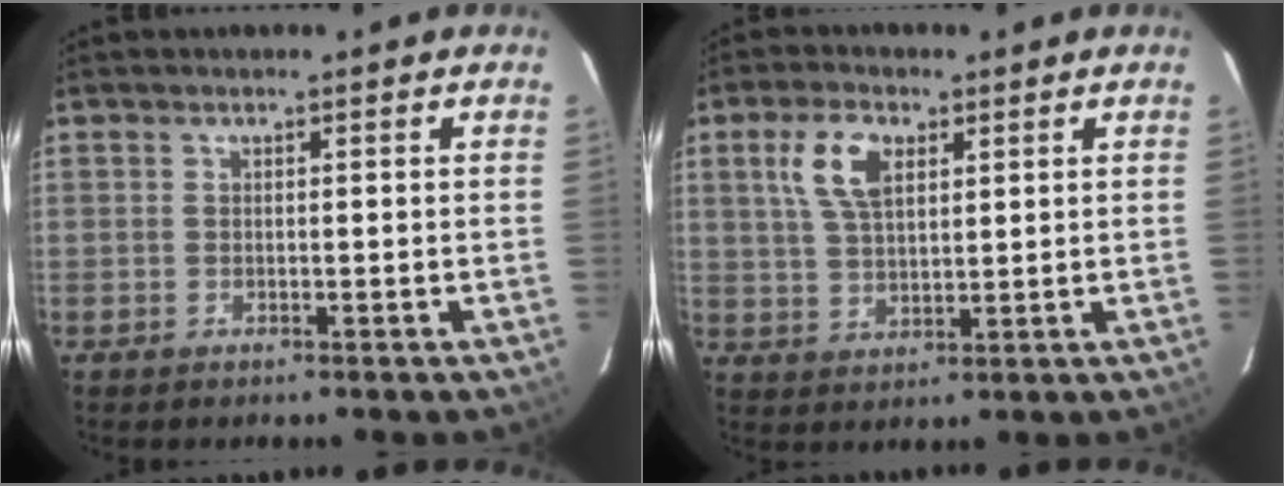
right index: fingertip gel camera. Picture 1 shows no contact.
{"total": 8.0, "force": [3.2, 4.2, 6.0], "torque": [-0.121, 0.014, 0.066]}